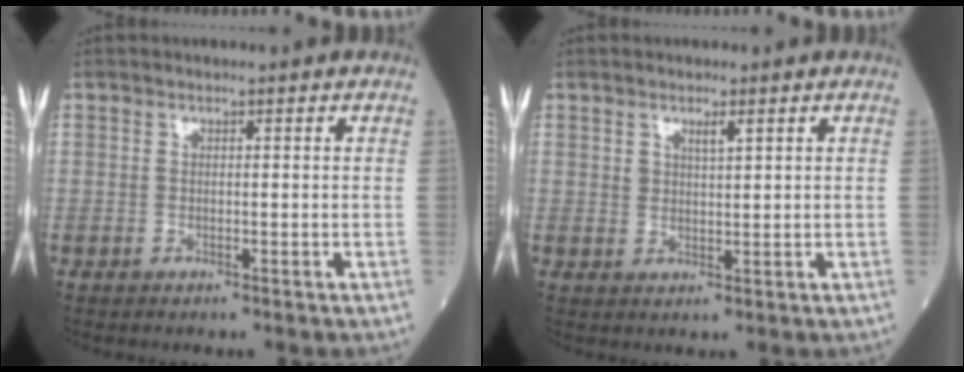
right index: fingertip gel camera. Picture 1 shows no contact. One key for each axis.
{"total": 2.2, "fx": 1.3, "fy": 0.6, "fz": 1.6, "tx": -0.031, "ty": -0.001, "tz": 0.025}